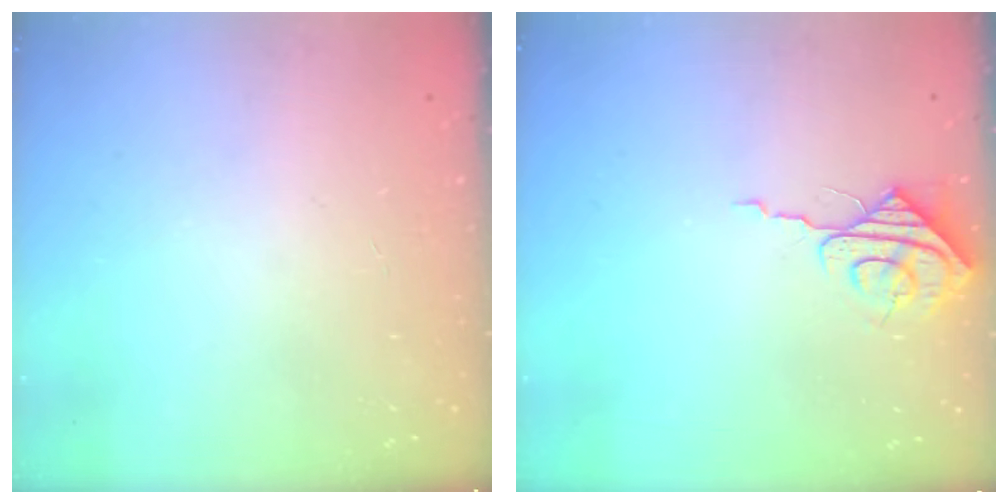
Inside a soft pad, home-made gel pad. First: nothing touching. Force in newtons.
{"total": 7.8, "press": 7.8, "slide": 0.8}